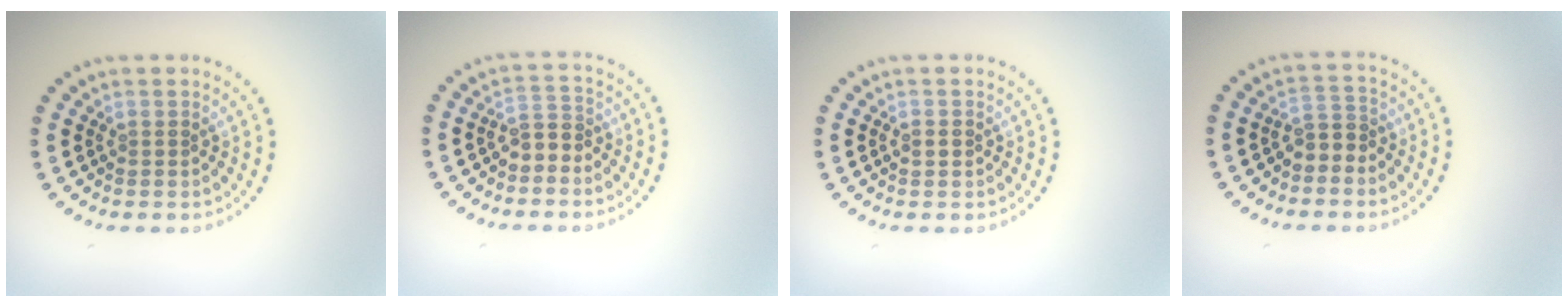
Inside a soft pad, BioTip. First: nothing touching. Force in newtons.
{"total": 2.0, "press": 1.7, "slide": 1.0}
{"total": 1.1, "press": 1.1, "slide": 0.1}
{"total": 1.8, "press": 1.5, "slide": 1.0}